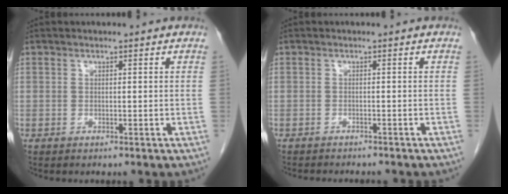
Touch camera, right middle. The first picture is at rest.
{"total": 4.9, "force": [-4.5, 0.9, 1.7], "torque": [-0.022, -0.006, -0.057]}